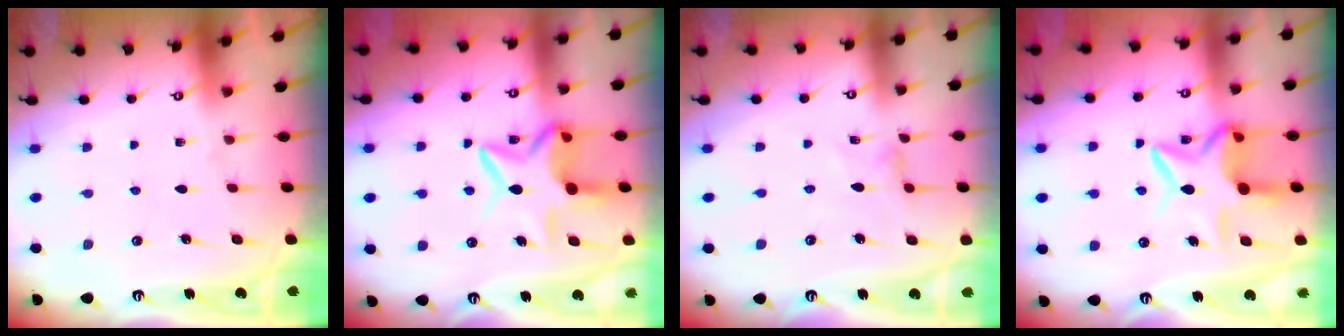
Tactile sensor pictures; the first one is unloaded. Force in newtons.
{"total": 11.0, "press": 11.0, "slide": 1.0}
{"total": 0.9, "press": 0.8, "slide": 0.3}
{"total": 11.0, "press": 11.0, "slide": 1.0}